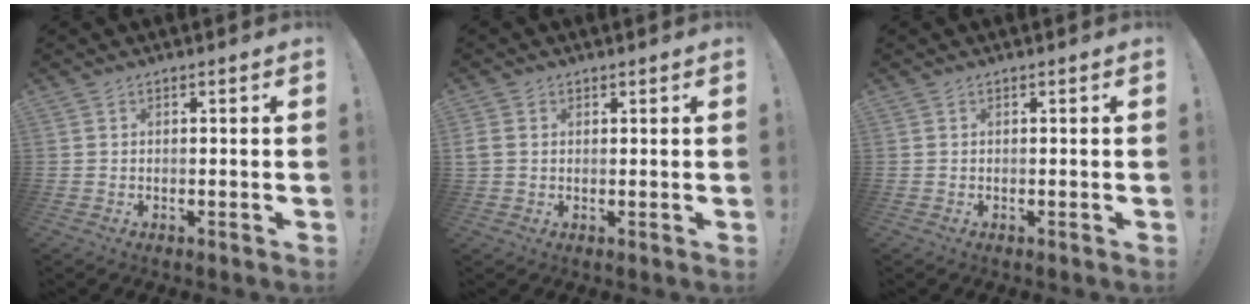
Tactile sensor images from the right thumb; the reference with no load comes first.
{"total": 3.2, "force": [0.9, 2.6, 1.6], "torque": [-0.031, 0.005, 0.021]}
{"total": 0.0}